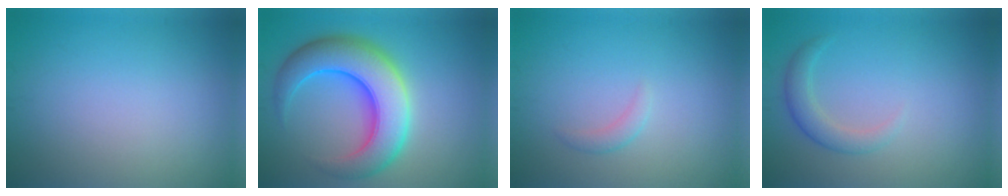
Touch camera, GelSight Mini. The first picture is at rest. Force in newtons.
{"total": 9.6, "press": 9.6, "slide": 0.2}
{"total": 1.0, "press": 1.0, "slide": 0.0}
{"total": 2.2, "press": 2.2, "slide": 0.1}